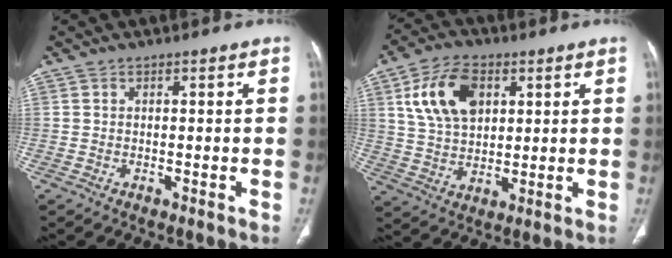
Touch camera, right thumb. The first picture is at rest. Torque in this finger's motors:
{"motor_torque": [-0.27, 0.78, 0.20, 0.24, 0.09]}